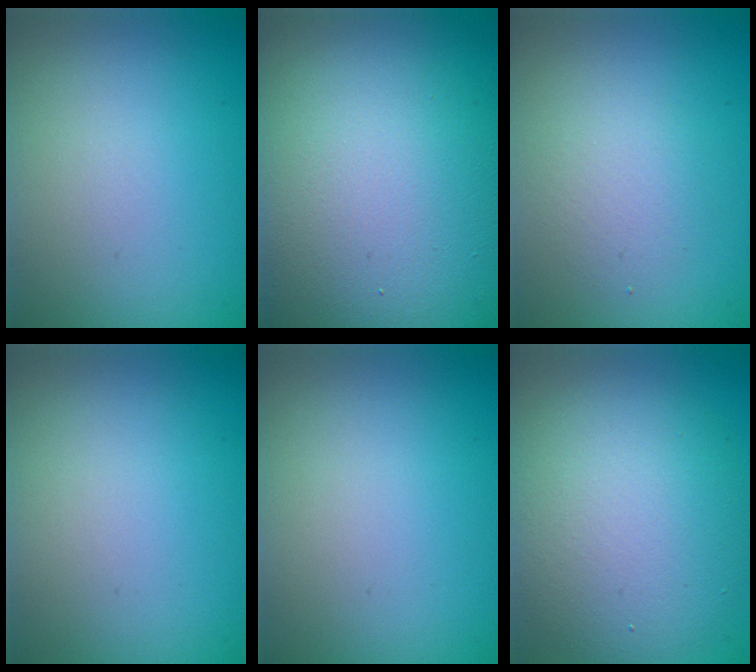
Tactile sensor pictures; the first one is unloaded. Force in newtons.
{"total": 19.4, "press": 19.3, "slide": 1.7}
{"total": 1.9, "press": 1.9, "slide": 0.1}
{"total": 0.0}
{"total": 0.0}
{"total": 7.8, "press": 7.7, "slide": 0.5}